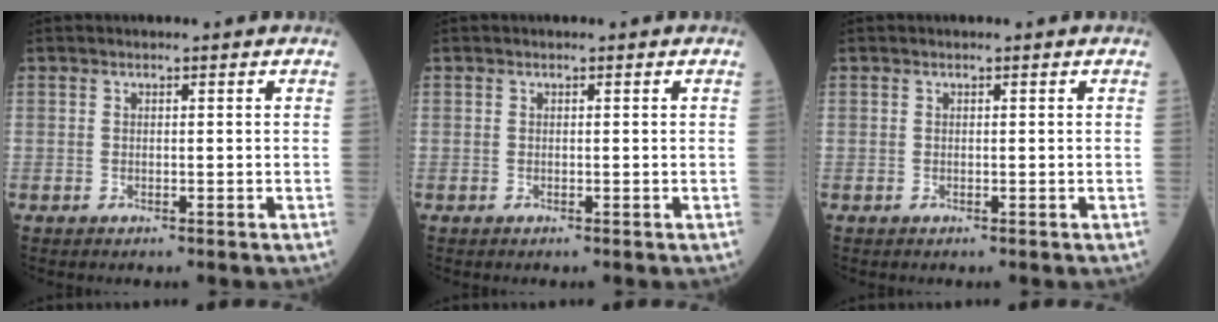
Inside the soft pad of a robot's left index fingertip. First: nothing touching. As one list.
[{"total": 0.0}, {"total": 0.0}]